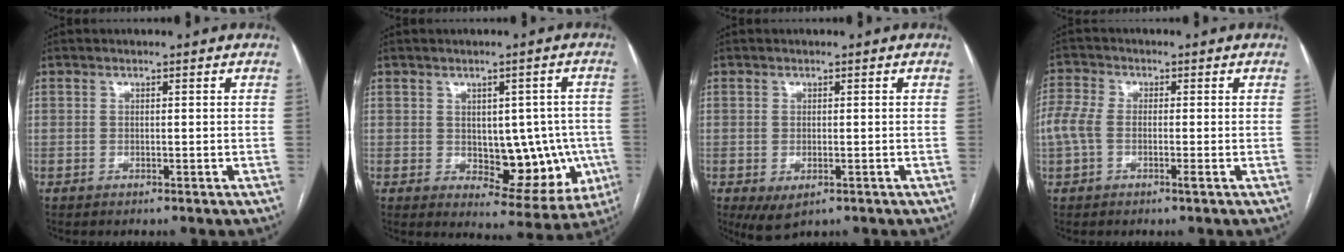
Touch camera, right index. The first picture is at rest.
{"total": 10.7, "force": [-1.1, 6.0, 8.7], "torque": [-0.090, 0.010, 0.007]}
{"total": 3.6, "force": [-1.4, 1.8, 2.8], "torque": [-0.053, -0.009, -0.010]}
{"total": 5.5, "force": [-1.0, 2.7, 4.6], "torque": [-0.123, 0.016, -0.022]}